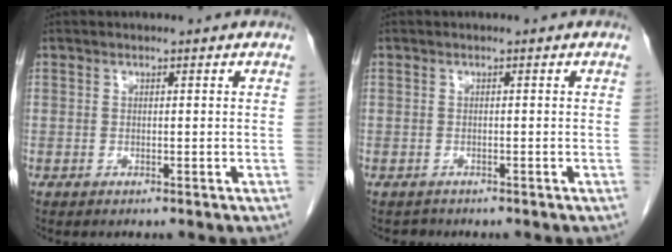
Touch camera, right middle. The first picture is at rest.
{"total": 0.9, "force": [-0.7, 0.4, -0.2], "torque": [-0.006, 0.000, -0.013]}